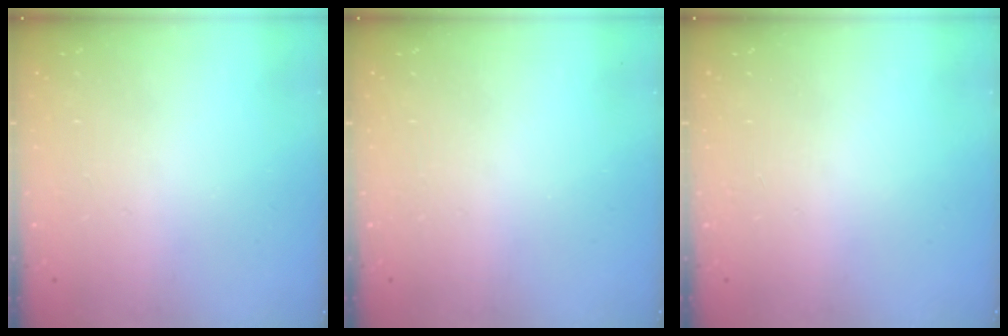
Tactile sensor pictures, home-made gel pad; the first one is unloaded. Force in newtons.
{"total": 0.0}
{"total": 0.0}